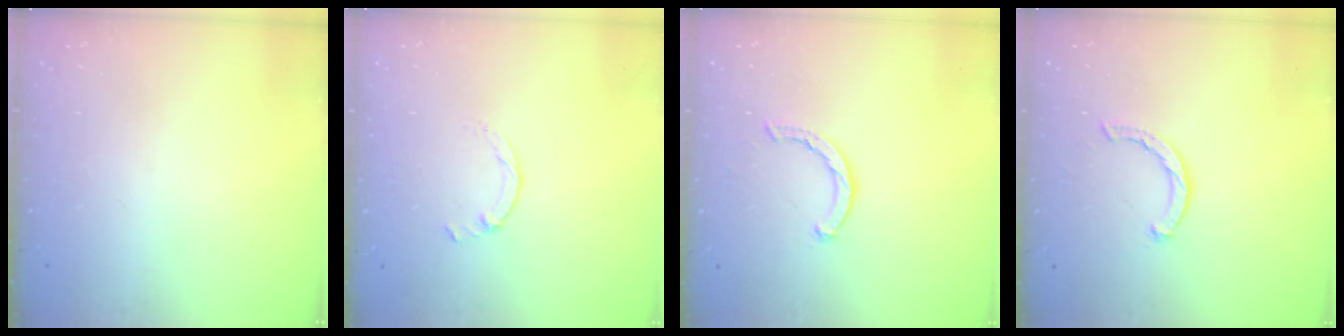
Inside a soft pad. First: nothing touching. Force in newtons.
{"total": 0.0}
{"total": 2.1, "press": 2.1, "slide": 0.1}
{"total": 2.1, "press": 2.1, "slide": 0.1}